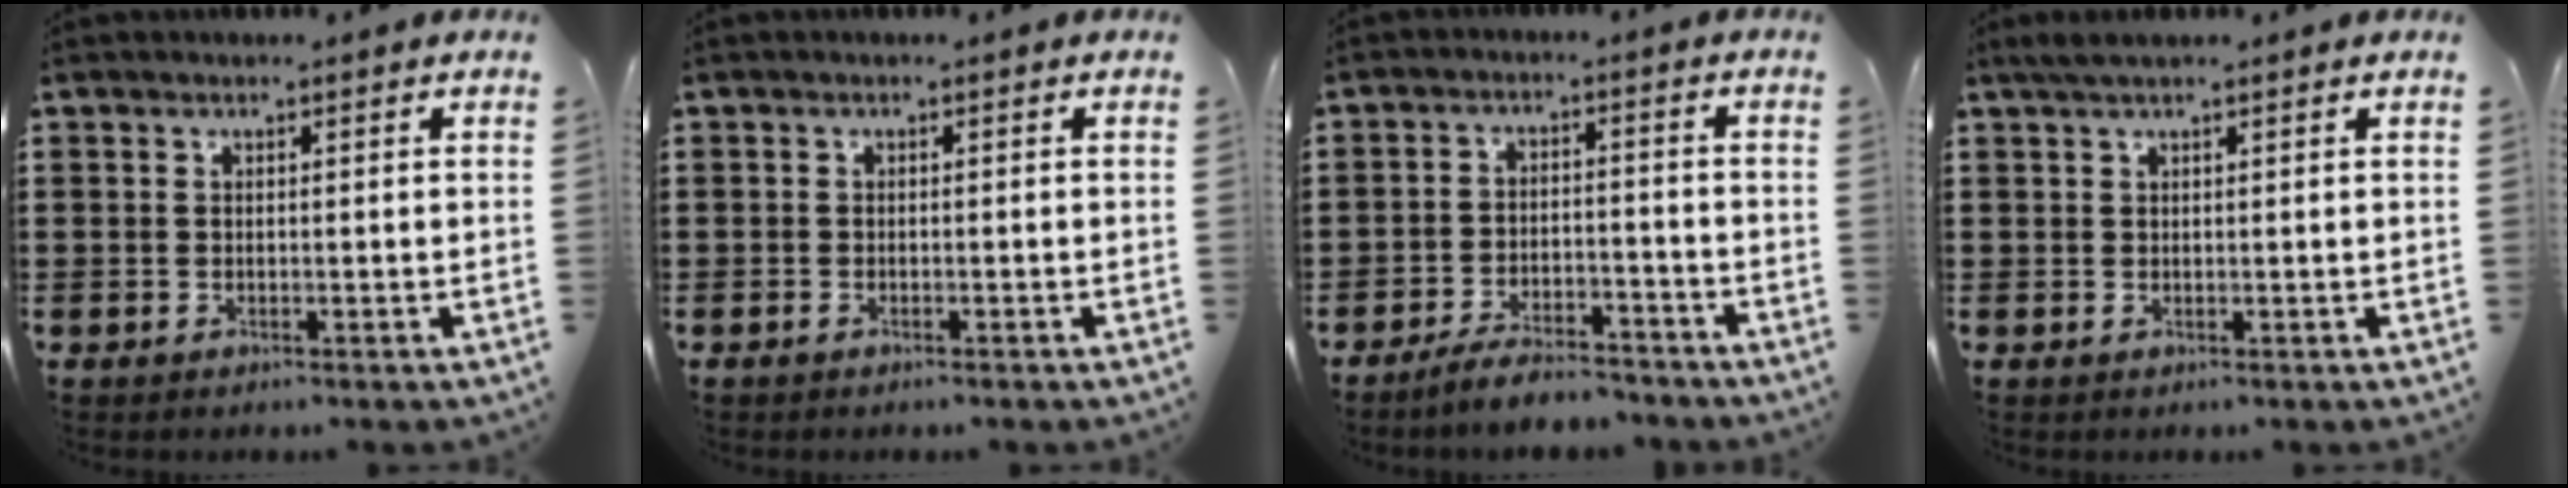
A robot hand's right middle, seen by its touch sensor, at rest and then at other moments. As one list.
[{"total": 0.5, "force": [-0.5, 0.1, 0.2], "torque": [-0.006, -0.002, -0.009]}, {"total": 5.3, "force": [-5.1, 0.6, 1.3], "torque": [-0.027, 0.003, -0.102]}, {"total": 1.4, "force": [1.1, 0.0, 0.9], "torque": [-0.019, 0.002, 0.019]}]